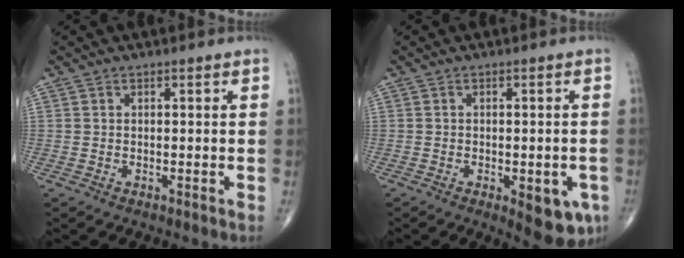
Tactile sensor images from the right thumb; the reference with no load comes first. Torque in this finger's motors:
{"motor_torque": [1.20, 0.91, 0.09, -0.18, 0.20]}